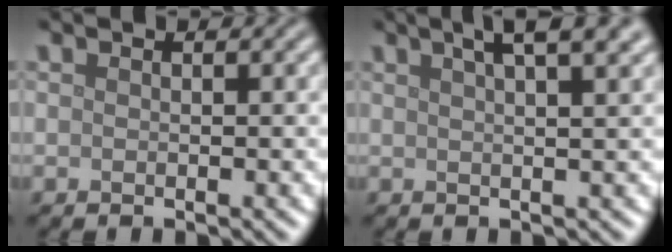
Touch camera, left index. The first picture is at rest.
{"total": 6.7, "force": [4.1, 2.2, 4.7], "torque": [-0.033, 0.039, 0.026]}